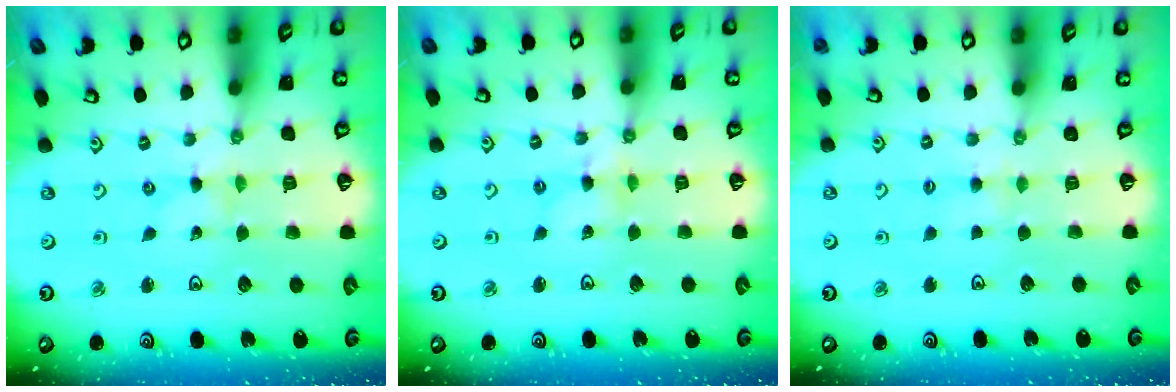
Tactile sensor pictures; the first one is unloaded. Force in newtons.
{"total": 2.7, "press": 2.7, "slide": 0.2}
{"total": 3.2, "press": 3.2, "slide": 0.5}